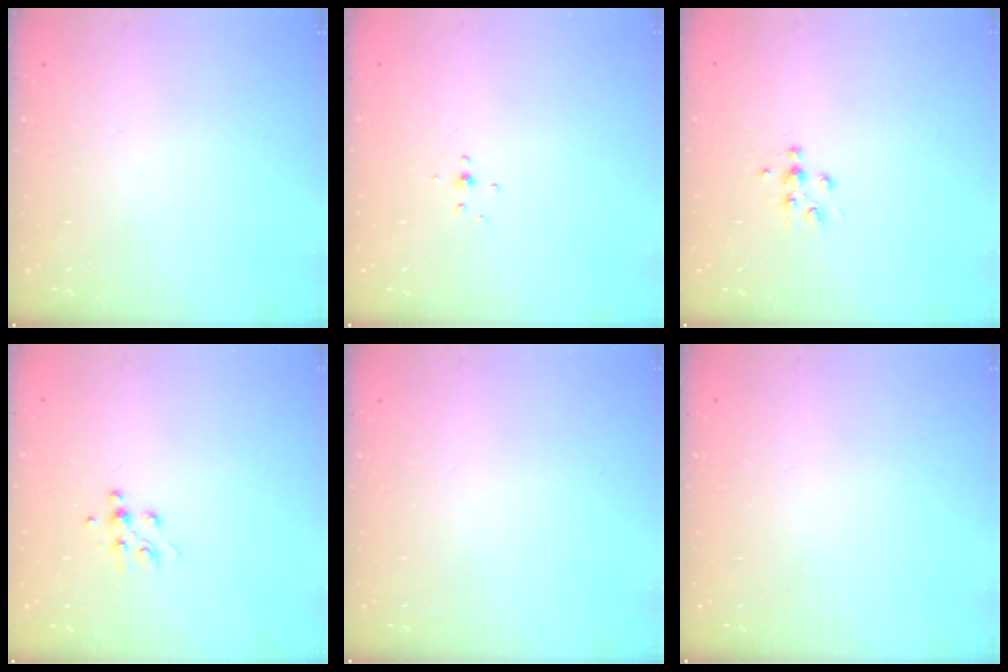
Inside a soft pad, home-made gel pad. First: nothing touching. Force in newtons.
{"total": 3.0, "press": 2.9, "slide": 0.8}
{"total": 4.9, "press": 4.9, "slide": 0.7}
{"total": 6.8, "press": 6.7, "slide": 1.2}
{"total": 0.0}
{"total": 0.0}